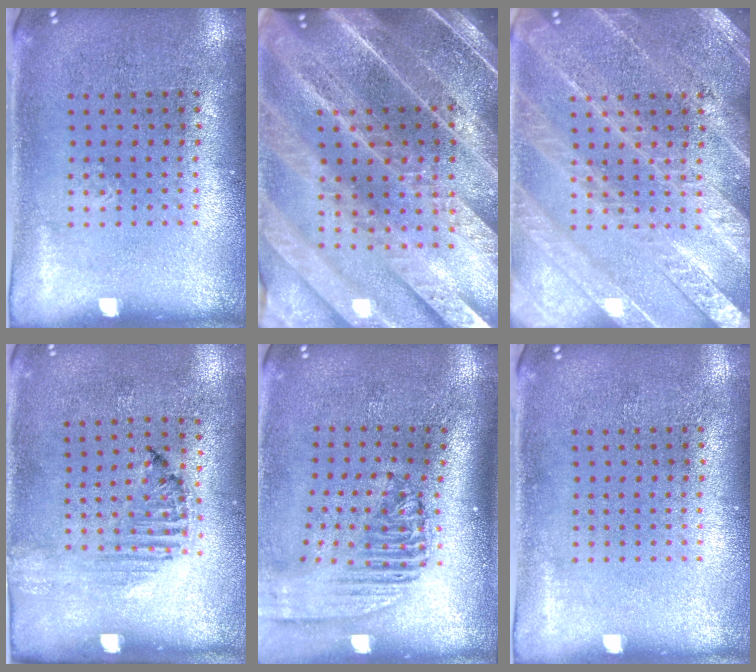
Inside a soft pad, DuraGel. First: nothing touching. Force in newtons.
{"total": 5.6, "press": 4.8, "slide": 3.0}
{"total": 4.8, "press": 4.8, "slide": 0.6}
{"total": 1.3, "press": 1.2, "slide": 0.4}
{"total": 2.3, "press": 1.7, "slide": 1.5}
{"total": 0.0}